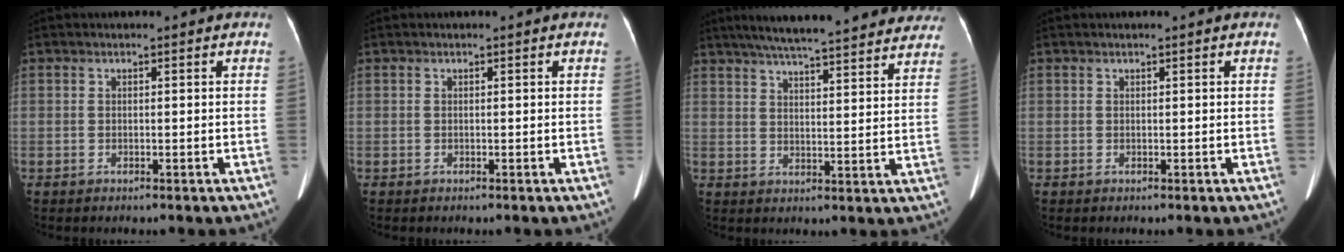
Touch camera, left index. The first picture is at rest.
{"total": 0.0}
{"total": 25.5, "force": [22.2, 3.8, 11.9], "torque": [-0.184, 0.000, 0.272]}
{"total": 1.2, "force": [-1.1, -0.3, -0.3], "torque": [0.002, -0.003, -0.012]}